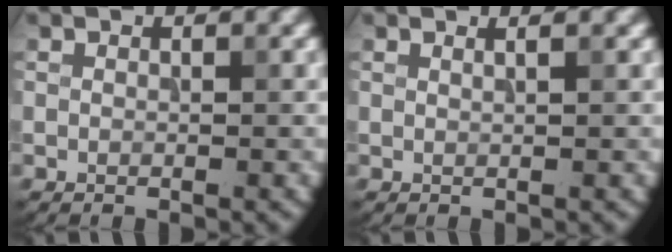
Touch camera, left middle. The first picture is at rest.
{"total": 1.4, "force": [0.9, 0.7, 1.0], "torque": [-0.002, 0.000, -0.002]}